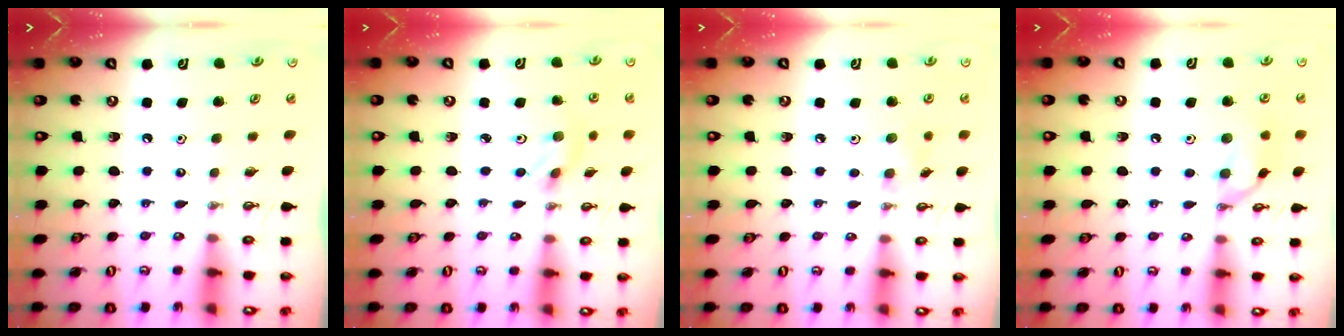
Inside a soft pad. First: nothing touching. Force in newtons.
{"total": 2.6, "press": 2.4, "slide": 0.8}
{"total": 5.1, "press": 4.9, "slide": 1.4}
{"total": 11.7, "press": 9.6, "slide": 6.6}